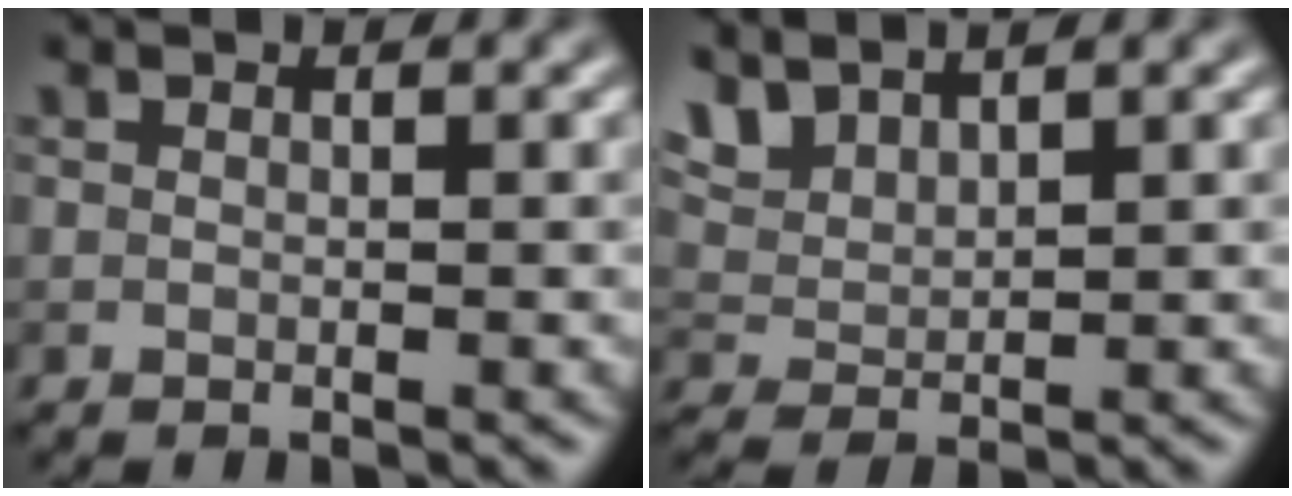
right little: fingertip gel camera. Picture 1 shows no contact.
{"total": 3.1, "force": [2.7, 0.6, 1.4], "torque": [-0.040, 0.006, 0.059]}